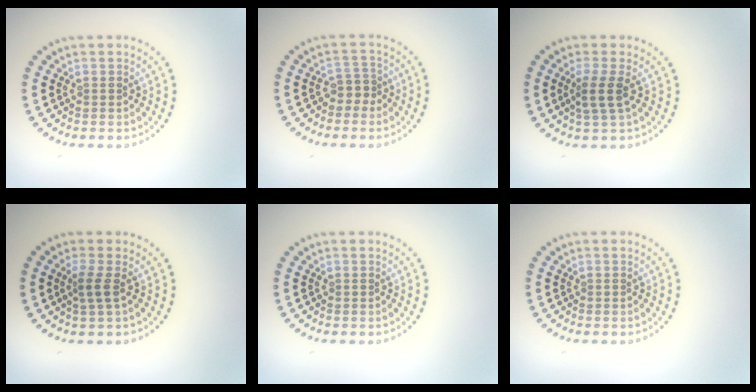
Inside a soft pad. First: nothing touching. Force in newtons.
{"total": 1.6, "press": 1.2, "slide": 1.1}
{"total": 2.3, "press": 1.9, "slide": 1.4}
{"total": 1.7, "press": 1.3, "slide": 1.0}
{"total": 0.0}
{"total": 0.0}